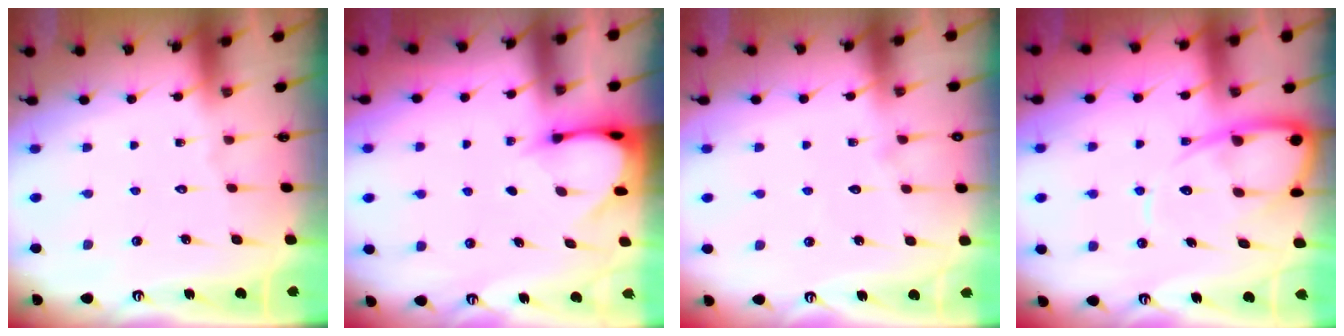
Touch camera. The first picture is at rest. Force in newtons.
{"total": 3.0, "press": 3.0, "slide": 0.2}
{"total": 7.4, "press": 7.4, "slide": 0.6}
{"total": 10.5, "press": 10.5, "slide": 0.8}